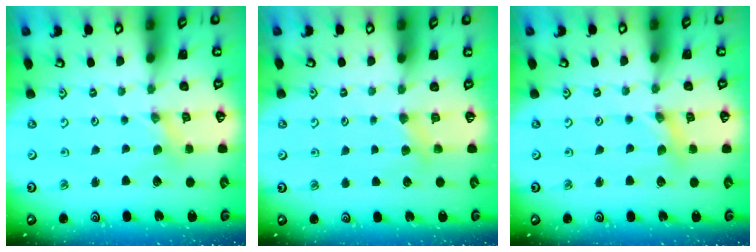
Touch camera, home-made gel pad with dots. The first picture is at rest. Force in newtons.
{"total": 4.9, "press": 4.9, "slide": 0.5}
{"total": 1.7, "press": 1.7, "slide": 0.2}